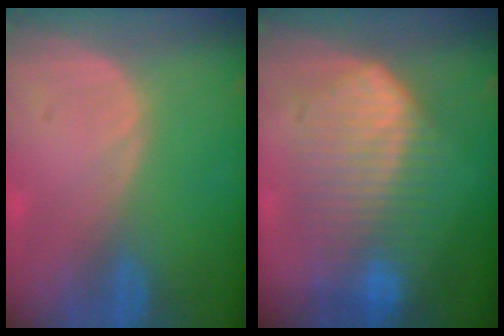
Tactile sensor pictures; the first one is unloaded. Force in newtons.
{"total": 10.3, "press": 10.3, "slide": 0.4}